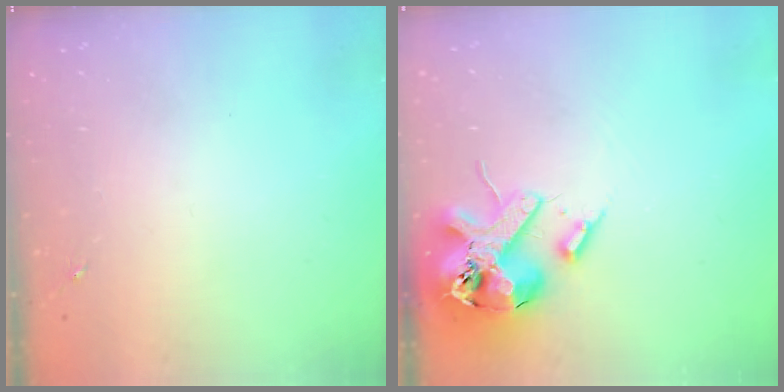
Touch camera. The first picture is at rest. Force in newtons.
{"total": 16.5, "press": 16.3, "slide": 2.8}